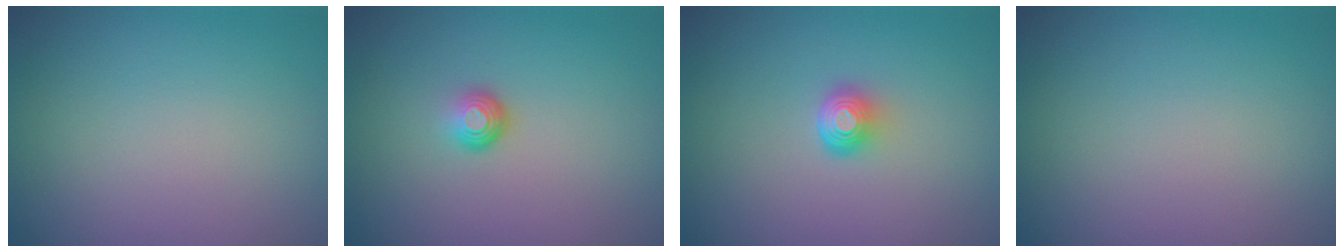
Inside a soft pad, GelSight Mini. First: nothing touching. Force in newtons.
{"total": 1.6, "press": 1.0, "slide": 1.2}
{"total": 2.0, "press": 1.4, "slide": 1.4}
{"total": 0.0}